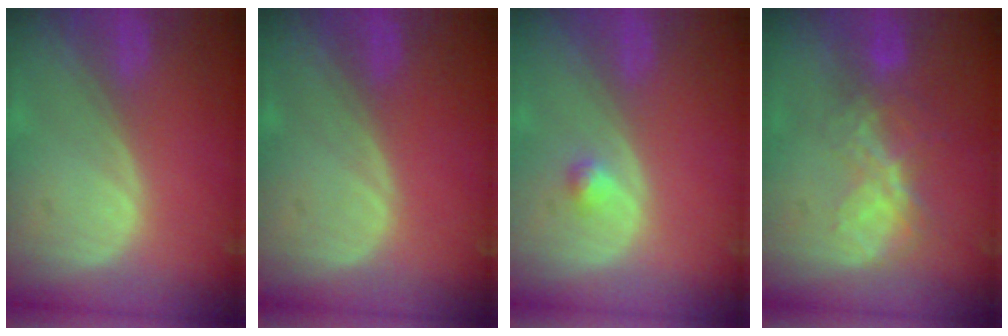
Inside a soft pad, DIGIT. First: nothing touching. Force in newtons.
{"total": 0.0}
{"total": 1.3, "press": 1.2, "slide": 0.1}
{"total": 6.5, "press": 5.7, "slide": 3.2}